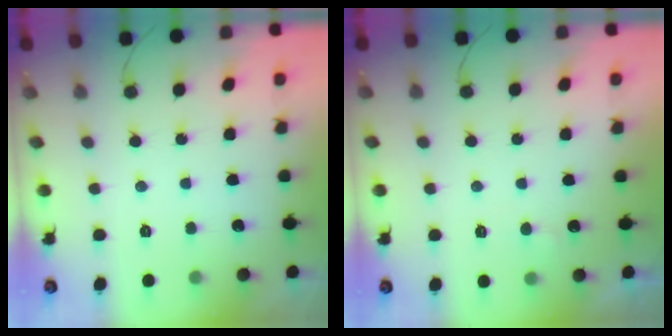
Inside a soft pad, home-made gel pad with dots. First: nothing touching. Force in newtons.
{"total": 3.9, "press": 3.9, "slide": 0.3}